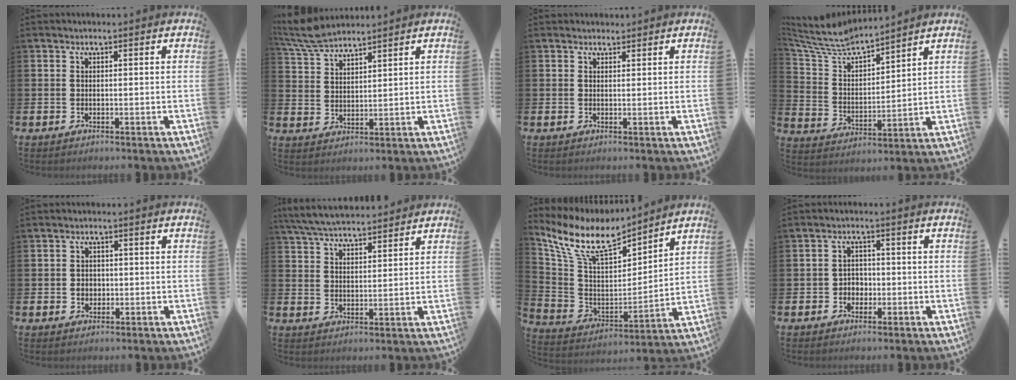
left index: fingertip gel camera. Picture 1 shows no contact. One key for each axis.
{"total": 6.3, "fx": 6.0, "fy": 0.9, "fz": 1.8, "tx": -0.057, "ty": -0.022, "tz": 0.112}
{"total": 1.2, "fx": 1.1, "fy": 0.5, "fz": -0.1, "tx": 0.012, "ty": 0.001, "tz": 0.019}
{"total": 6.9, "fx": 6.4, "fy": 1.6, "fz": 2.0, "tx": -0.076, "ty": -0.043, "tz": 0.108}
{"total": 1.8, "fx": -0.1, "fy": 1.7, "fz": 0.7, "tx": 0.003, "ty": 0.002, "tz": -0.009}
{"total": 6.1, "fx": 5.9, "fy": 0.7, "fz": 1.3, "tx": -0.050, "ty": -0.022, "tz": 0.109}
{"total": 10.3, "fx": 8.8, "fy": 3.3, "fz": 4.2, "tx": -0.129, "ty": -0.054, "tz": 0.155}
{"total": 2.4, "fx": -0.8, "fy": 2.2, "fz": 0.7, "tx": -0.016, "ty": 0.007, "tz": -0.021}